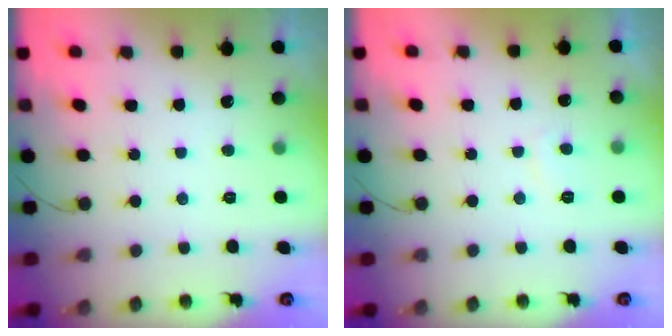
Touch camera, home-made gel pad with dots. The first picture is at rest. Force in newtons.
{"total": 1.8, "press": 1.7, "slide": 0.6}